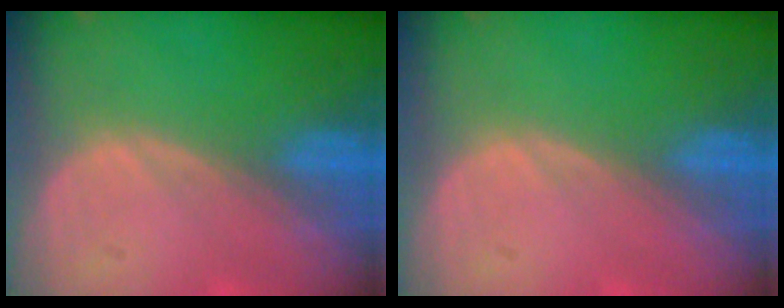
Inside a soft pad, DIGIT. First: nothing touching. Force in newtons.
{"total": 0.0}